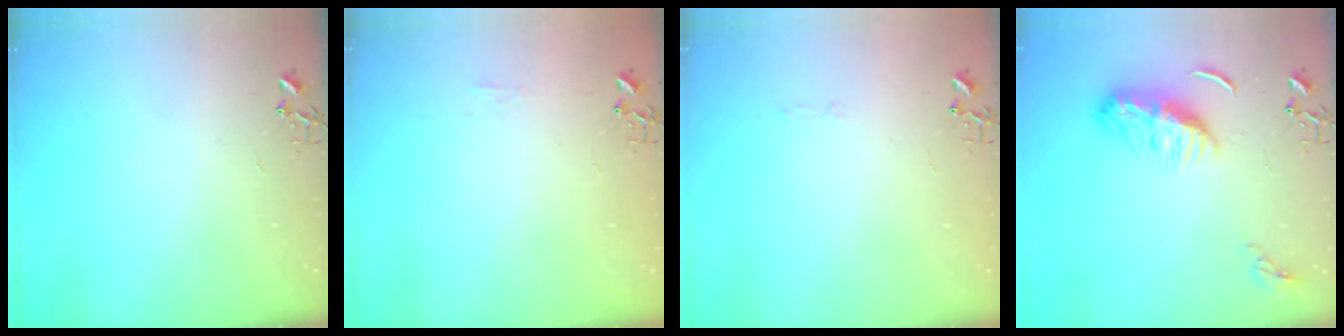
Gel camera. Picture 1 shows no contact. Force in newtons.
{"total": 4.5, "press": 4.4, "slide": 0.7}
{"total": 2.8, "press": 2.8, "slide": 0.4}
{"total": 9.4, "press": 9.4, "slide": 0.6}